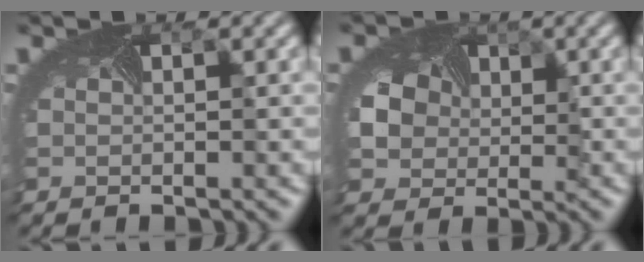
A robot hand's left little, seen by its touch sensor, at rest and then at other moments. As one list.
[{"total": 3.7, "force": [1.1, 3.1, 1.5], "torque": [-0.063, -0.007, 0.033]}]